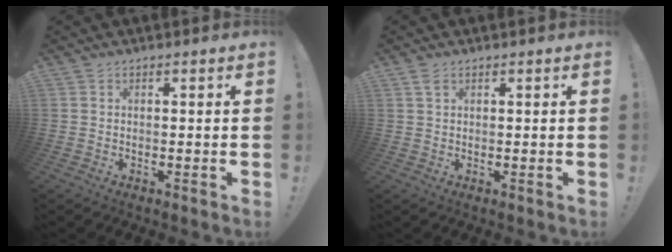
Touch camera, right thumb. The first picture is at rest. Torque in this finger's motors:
{"motor_torque": [-0.16, 0.07, -0.06, 0.23, 0.09]}